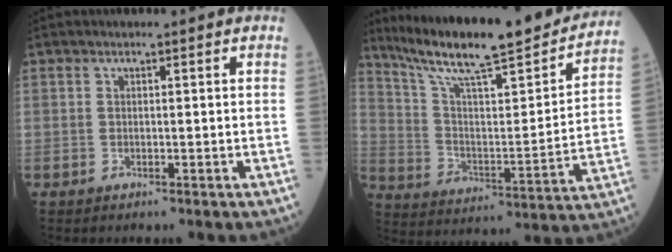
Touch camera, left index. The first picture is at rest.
{"total": 25.3, "force": [21.9, 2.3, 12.5], "torque": [-0.206, -0.027, 0.324]}